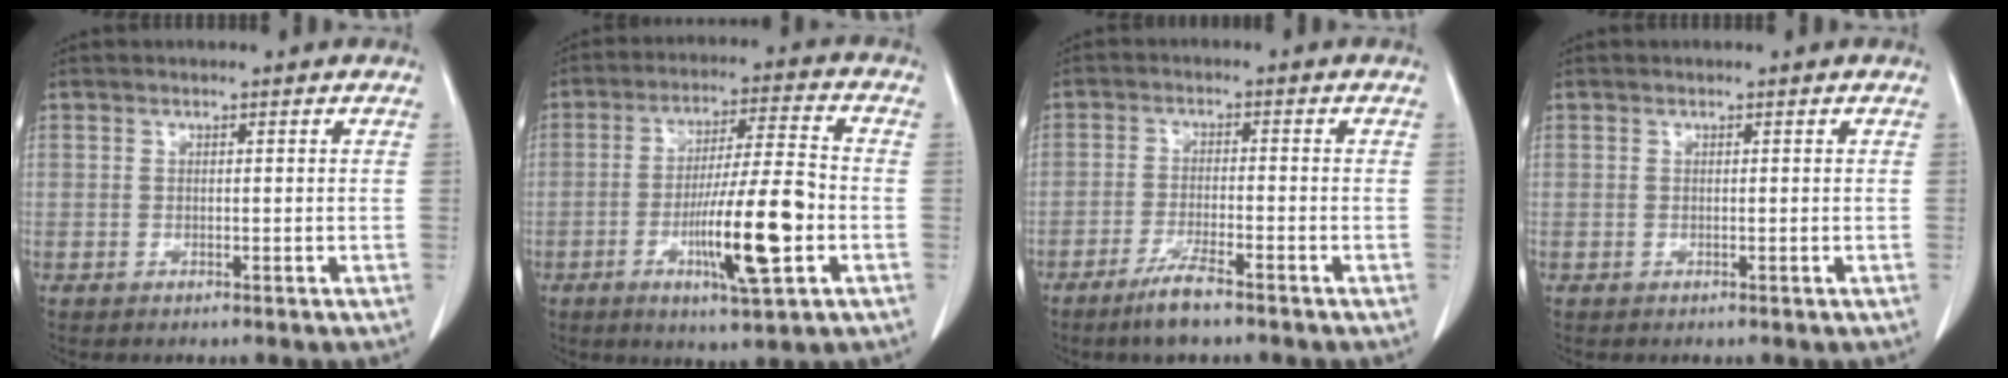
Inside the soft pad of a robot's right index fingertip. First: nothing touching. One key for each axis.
{"total": 13.2, "fx": -3.8, "fy": 0.9, "fz": 12.6, "tx": -0.217, "ty": -0.004, "tz": -0.064}
{"total": 5.1, "fx": -3.8, "fy": 0.4, "fz": 3.4, "tx": -0.071, "ty": -0.009, "tz": -0.069}
{"total": 0.0}